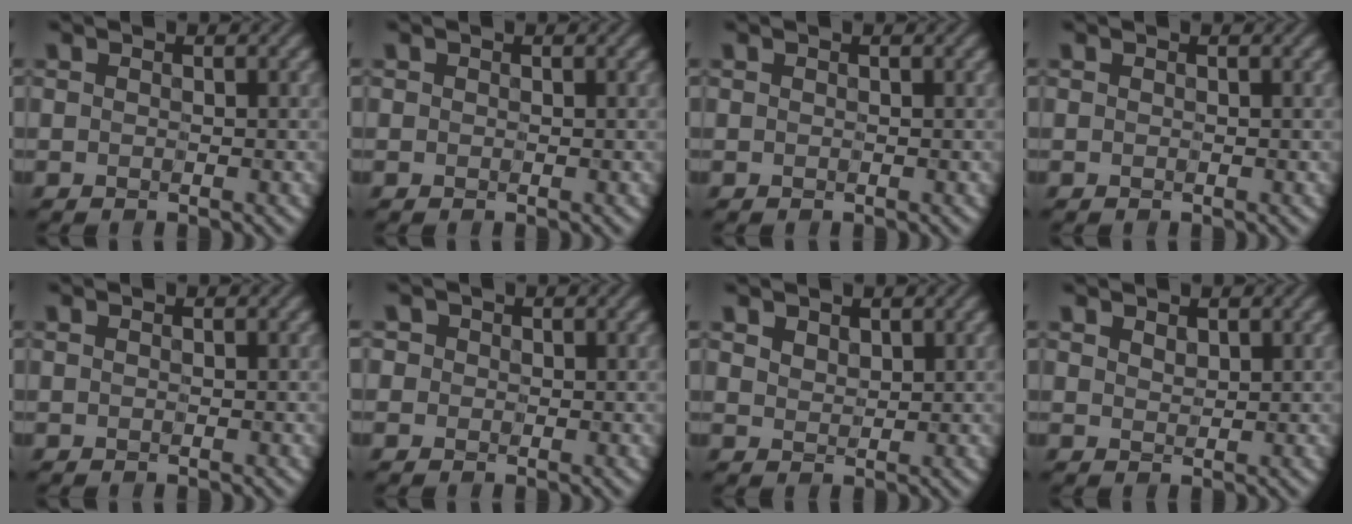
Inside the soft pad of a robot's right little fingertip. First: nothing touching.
{"total": 0.0}
{"total": 0.0}
{"total": 0.0}
{"total": 0.0}
{"total": 1.1, "force": [0.2, 1.1, 0.1], "torque": [-0.006, -0.010, 0.011]}
{"total": 1.9, "force": [1.2, 1.1, 0.9], "torque": [-0.023, -0.002, 0.030]}
{"total": 1.2, "force": [0.9, 0.6, 0.6], "torque": [-0.012, 0.000, 0.022]}